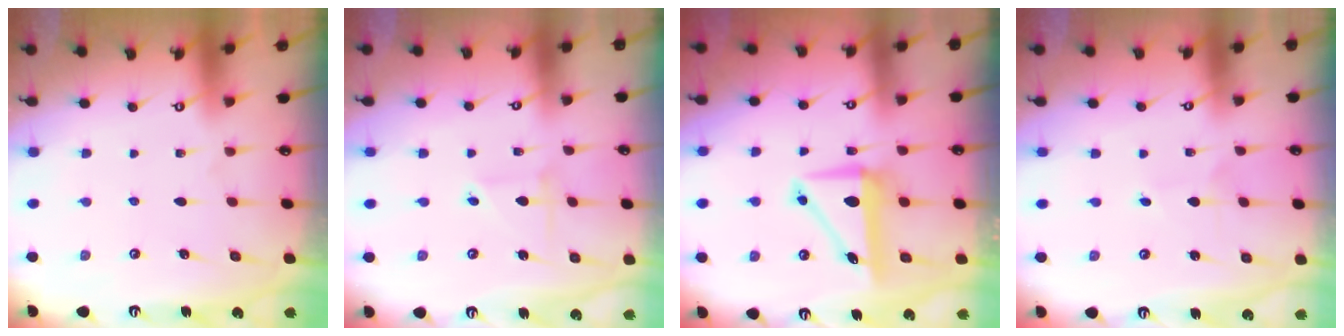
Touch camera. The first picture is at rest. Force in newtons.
{"total": 2.6, "press": 2.5, "slide": 0.3}
{"total": 7.3, "press": 7.2, "slide": 1.3}
{"total": 1.3, "press": 1.3, "slide": 0.1}